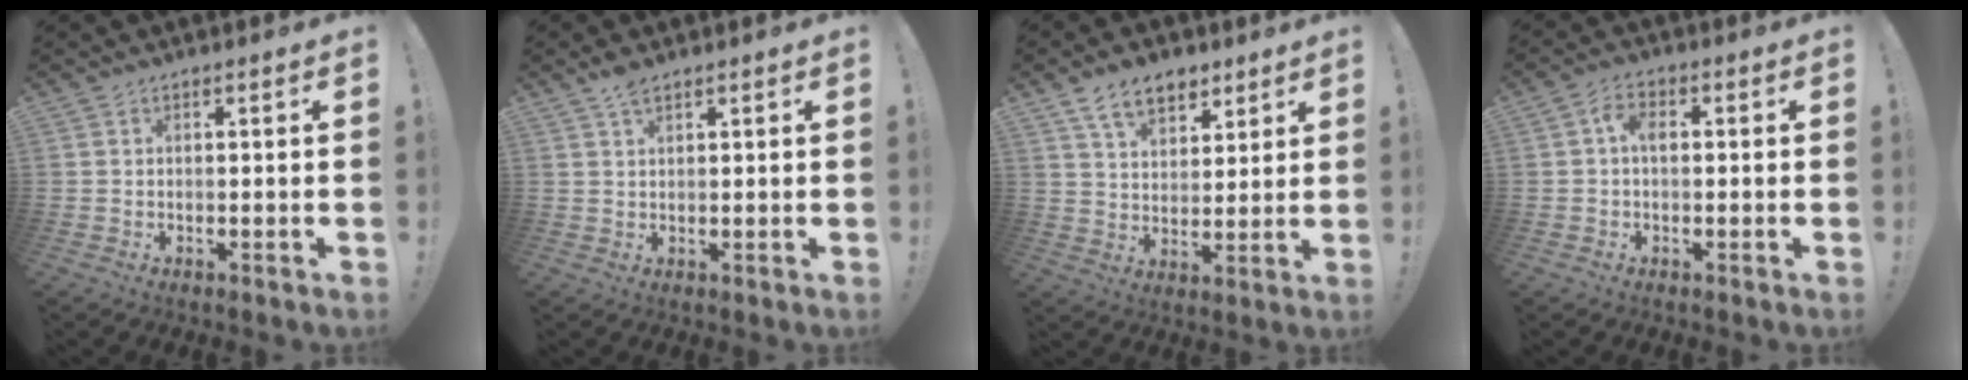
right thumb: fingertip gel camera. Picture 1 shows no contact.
{"total": 3.3, "force": [2.3, 1.2, 2.1], "torque": [-0.031, -0.010, 0.040]}
{"total": 10.8, "force": [6.8, 6.5, 5.3], "torque": [-0.079, -0.029, 0.130]}
{"total": 4.1, "force": [0.4, 2.4, 3.3], "torque": [-0.072, 0.007, 0.005]}